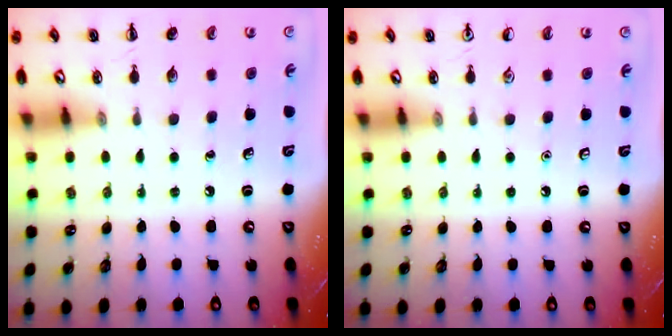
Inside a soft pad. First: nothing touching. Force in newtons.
{"total": 0.0}